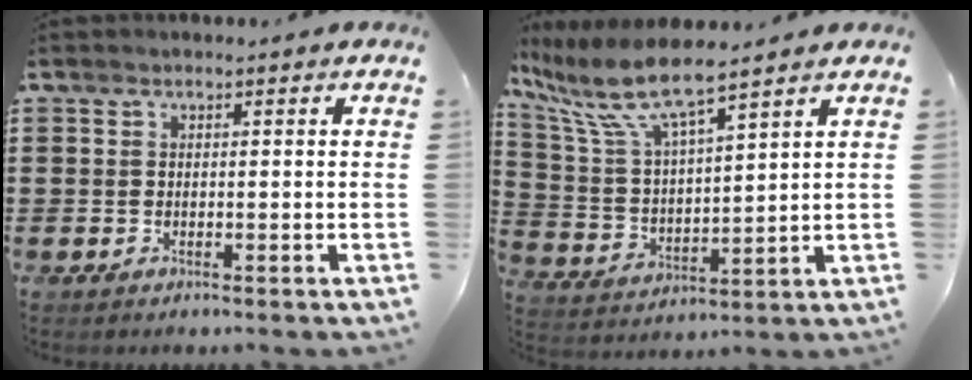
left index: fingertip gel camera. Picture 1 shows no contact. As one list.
[{"total": 8.8, "force": [7.1, 1.1, 5.1], "torque": [-0.136, -0.038, 0.117]}]